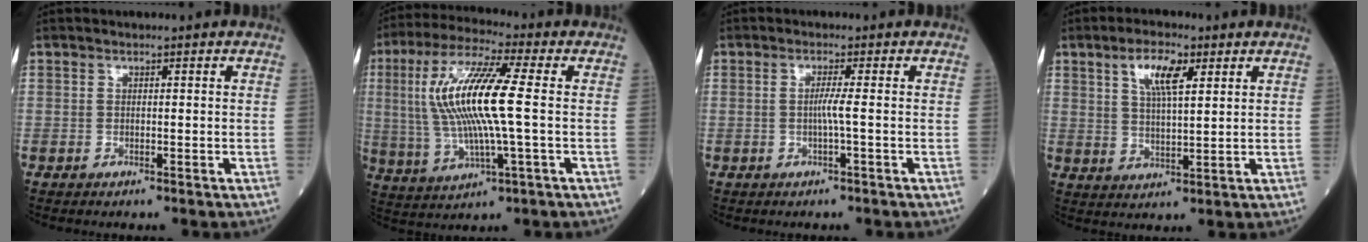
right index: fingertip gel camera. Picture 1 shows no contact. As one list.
[{"total": 14.7, "force": [1.1, 1.6, 14.6], "torque": [-0.311, 0.012, 0.019]}, {"total": 1.9, "force": [-0.3, -0.6, 1.8], "torque": [-0.035, -0.001, -0.008]}, {"total": 6.6, "force": [3.2, 1.8, 5.5], "torque": [-0.106, 0.005, 0.058]}]